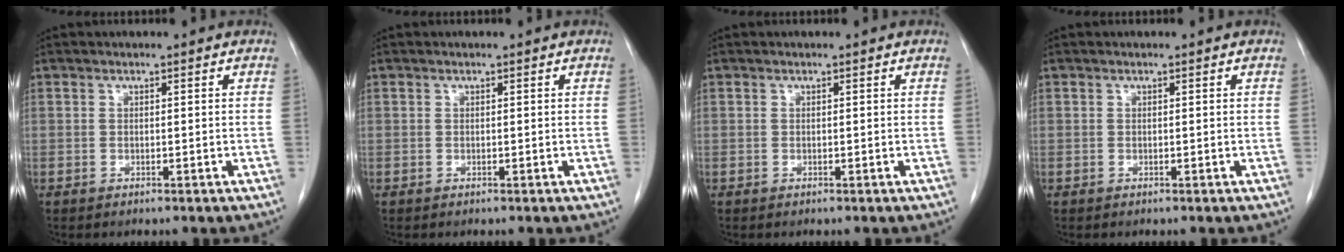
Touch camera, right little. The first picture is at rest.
{"total": 0.0}
{"total": 0.0}
{"total": 0.0}